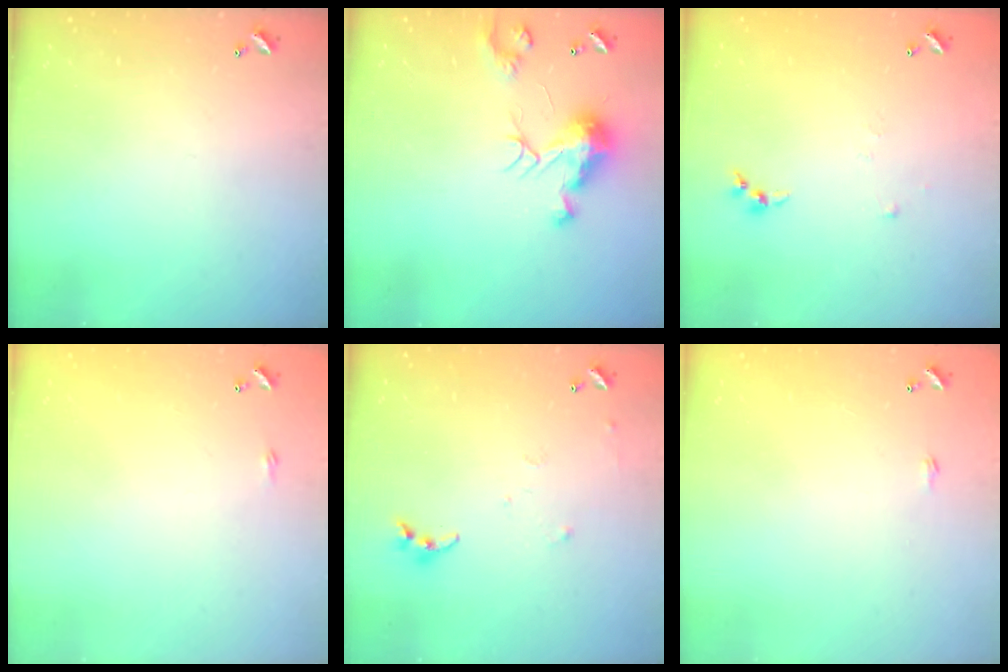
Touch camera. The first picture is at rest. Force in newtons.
{"total": 9.7, "press": 9.7, "slide": 0.8}
{"total": 3.3, "press": 3.3, "slide": 0.5}
{"total": 2.2, "press": 2.1, "slide": 0.4}
{"total": 7.5, "press": 7.5, "slide": 0.6}
{"total": 0.6, "press": 0.6, "slide": 0.2}